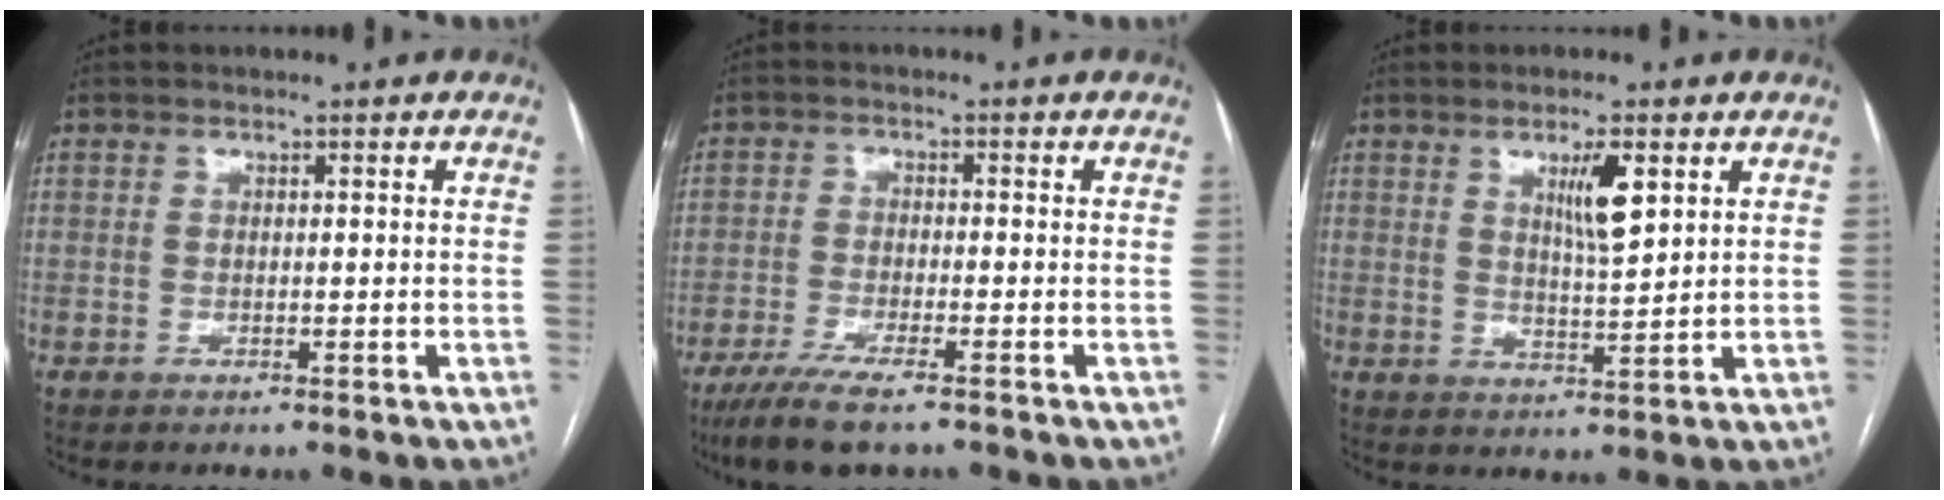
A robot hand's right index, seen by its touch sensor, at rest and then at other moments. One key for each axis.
{"total": 8.6, "fx": -6.2, "fy": 1.1, "fz": 5.8, "tx": -0.100, "ty": -0.021, "tz": -0.105}
{"total": 5.5, "fx": 2.5, "fy": 0.7, "fz": 4.8, "tx": -0.085, "ty": -0.004, "tz": 0.044}